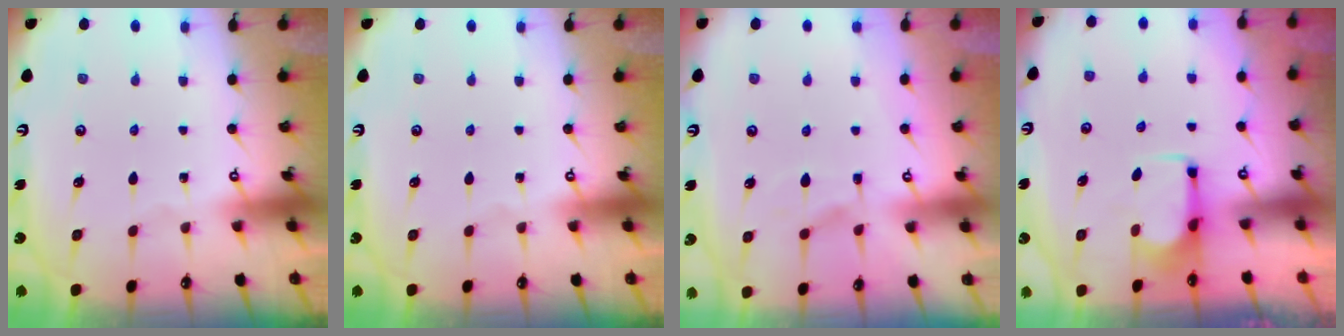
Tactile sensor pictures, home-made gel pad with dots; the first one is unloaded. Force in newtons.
{"total": 0.0}
{"total": 1.3, "press": 0.0, "slide": 1.3}
{"total": 2.5, "press": 2.4, "slide": 0.9}